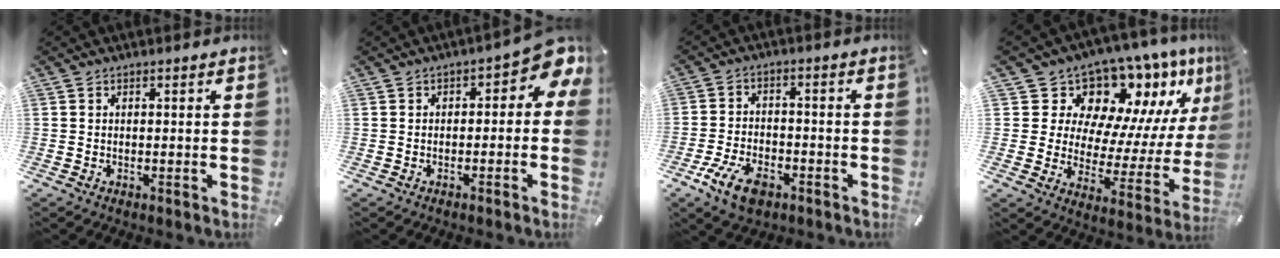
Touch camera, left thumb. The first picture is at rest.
{"total": 5.9, "force": [0.7, 3.4, 4.8], "torque": [-0.060, -0.008, 0.006]}
{"total": 8.8, "force": [-4.6, 5.1, 5.5], "torque": [-0.119, 0.014, -0.083]}
{"total": 13.6, "force": [11.0, 7.2, 3.6], "torque": [-0.055, -0.119, 0.186]}